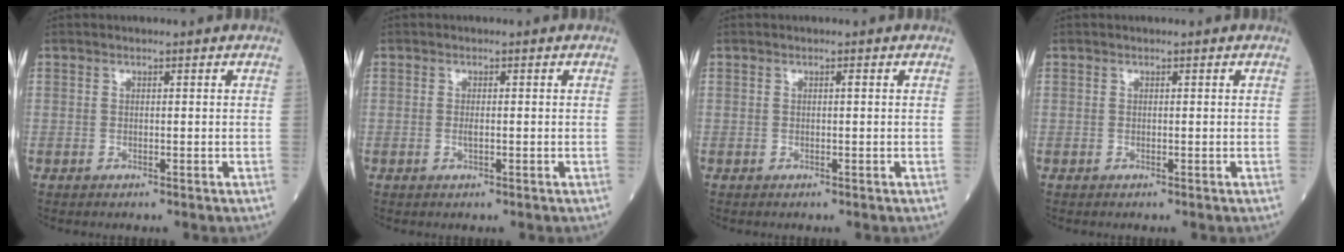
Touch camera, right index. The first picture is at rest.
{"total": 1.0, "force": [-0.2, 0.2, 0.9], "torque": [-0.020, -0.001, -0.004]}
{"total": 0.0}
{"total": 0.0}